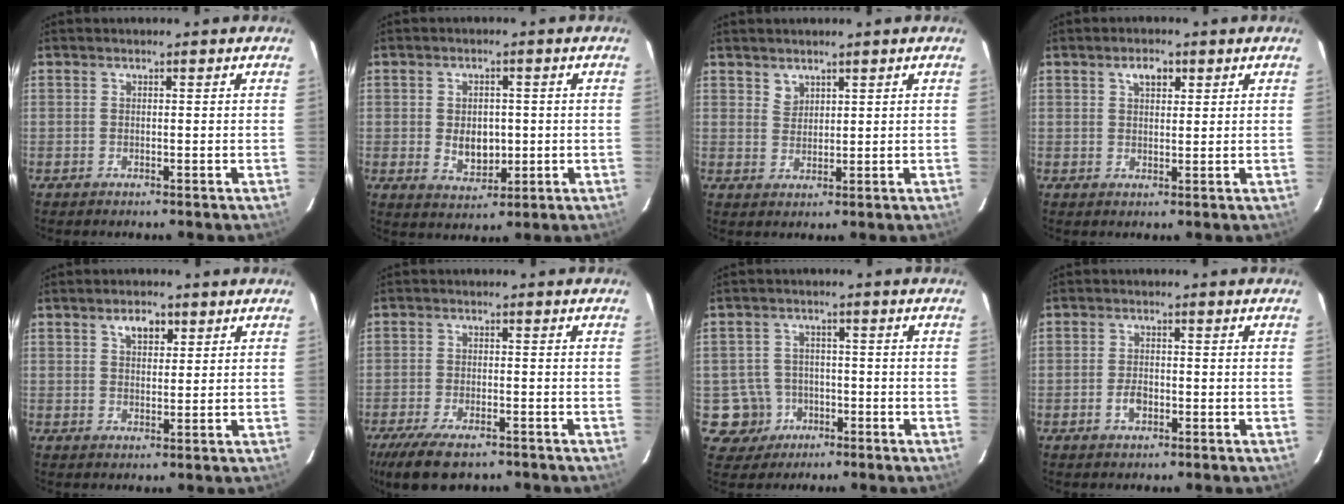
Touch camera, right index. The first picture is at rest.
{"total": 6.1, "force": [-0.3, 4.4, 4.2], "torque": [-0.074, -0.005, 0.005]}
{"total": 2.4, "force": [1.9, 1.4, 0.2], "torque": [0.006, 0.004, 0.036]}
{"total": 3.2, "force": [1.7, 1.8, 2.1], "torque": [-0.033, 0.008, 0.029]}
{"total": 3.8, "force": [2.1, 2.2, 2.3], "torque": [-0.036, 0.008, 0.037]}
{"total": 11.2, "force": [-8.2, 4.4, 6.3], "torque": [-0.150, -0.029, -0.140]}
{"total": 6.4, "force": [-2.4, 5.9, 0.5], "torque": [-0.028, 0.023, -0.030]}
{"total": 3.0, "force": [-1.1, 1.9, 2.0], "torque": [-0.039, 0.001, -0.020]}